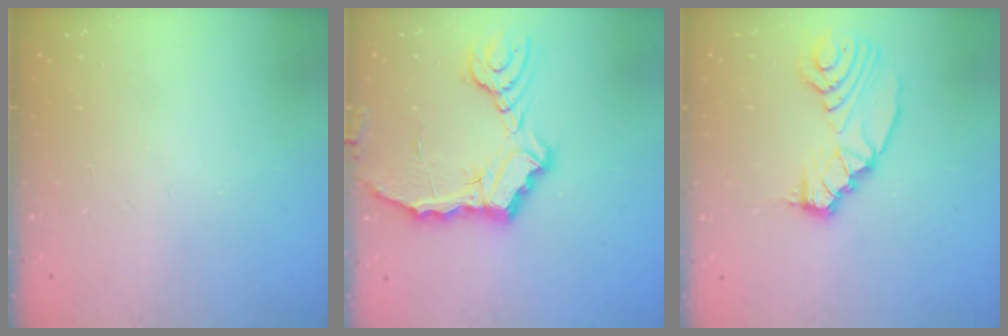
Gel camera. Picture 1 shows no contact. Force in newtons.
{"total": 11.2, "press": 11.1, "slide": 1.3}
{"total": 10.0, "press": 9.3, "slide": 3.7}